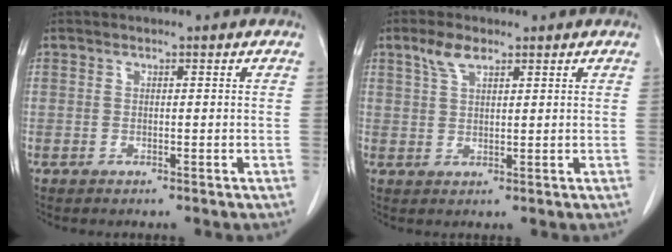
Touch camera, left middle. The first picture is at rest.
{"total": 3.5, "force": [2.3, 1.2, 2.3], "torque": [-0.054, 0.008, 0.051]}